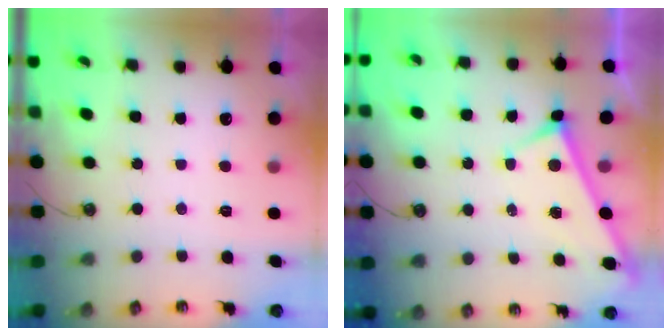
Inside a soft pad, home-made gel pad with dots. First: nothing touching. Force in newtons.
{"total": 4.5, "press": 4.5, "slide": 0.3}